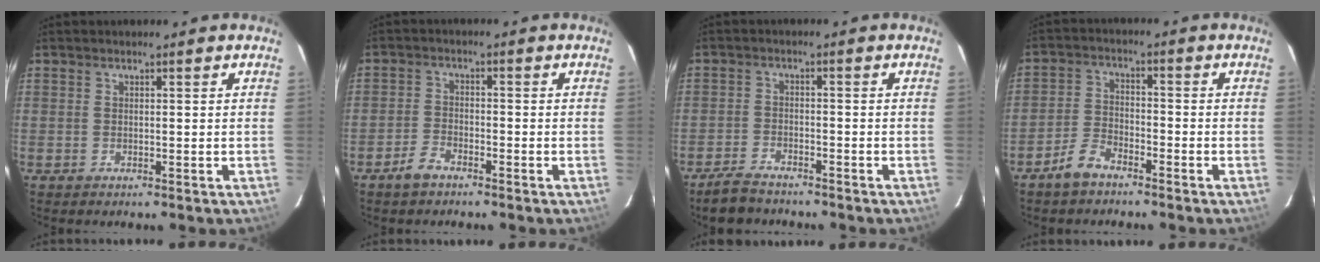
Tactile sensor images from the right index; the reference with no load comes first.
{"total": 3.9, "force": [-3.0, 1.7, 1.8], "torque": [-0.051, 0.004, -0.057]}
{"total": 5.7, "force": [-4.9, 2.2, 1.8], "torque": [-0.062, 0.001, -0.085]}
{"total": 5.3, "force": [-4.2, 2.1, 2.5], "torque": [-0.064, 0.009, -0.083]}